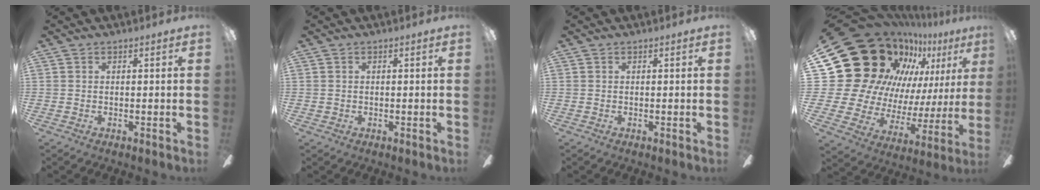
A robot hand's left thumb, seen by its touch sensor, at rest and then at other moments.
{"total": 0.9, "force": [-0.2, 0.9, 0.1], "torque": [-0.001, 0.004, -0.007]}
{"total": 0.0}
{"total": 28.8, "force": [17.0, 18.5, 14.1], "torque": [-0.231, -0.151, 0.360]}